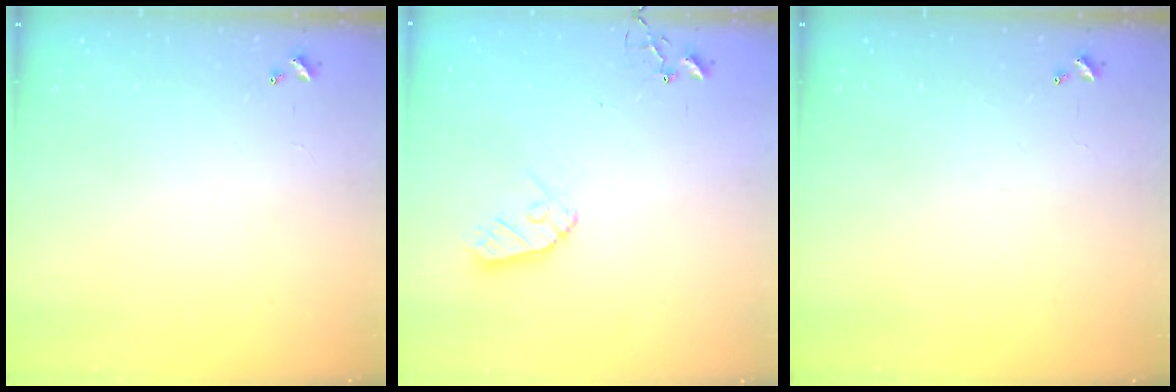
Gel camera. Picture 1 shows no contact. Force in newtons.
{"total": 9.0, "press": 8.9, "slide": 0.8}
{"total": 0.0}